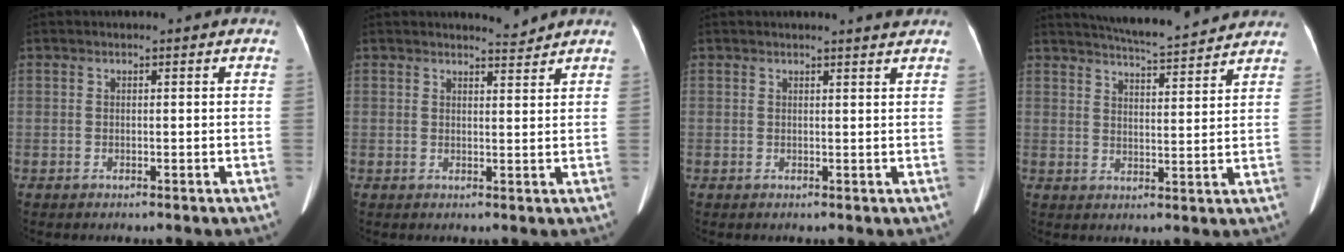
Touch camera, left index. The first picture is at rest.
{"total": 2.1, "force": [2.1, -0.4, -0.2], "torque": [-0.006, -0.017, 0.033]}
{"total": 2.2, "force": [2.0, -0.5, 0.6], "torque": [-0.010, -0.010, 0.021]}
{"total": 12.4, "force": [11.5, 0.8, 4.3], "torque": [-0.073, 0.009, 0.156]}